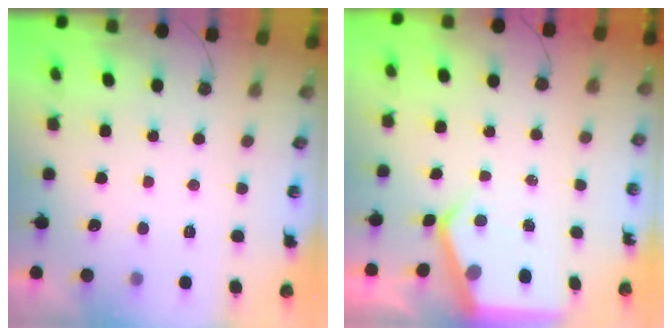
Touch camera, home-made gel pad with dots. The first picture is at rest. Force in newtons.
{"total": 5.1, "press": 5.1, "slide": 0.3}